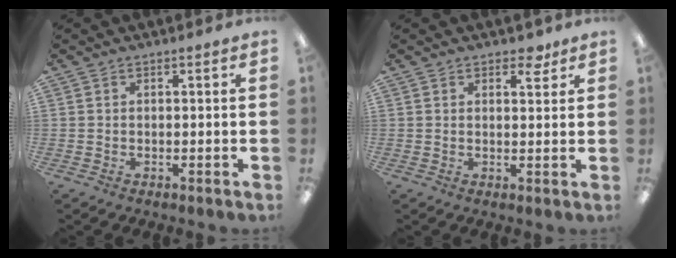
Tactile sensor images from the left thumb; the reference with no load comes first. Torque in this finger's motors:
{"motor_torque": [-0.14, -0.08, -0.27, 0.35, 0.00]}